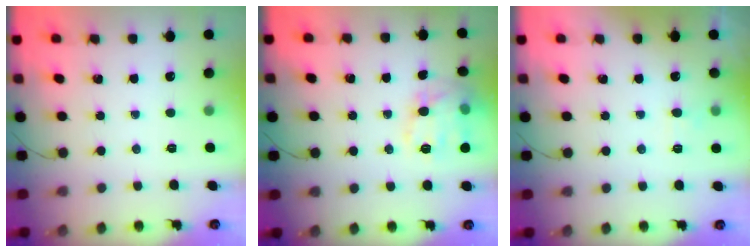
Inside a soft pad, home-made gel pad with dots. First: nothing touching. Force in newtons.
{"total": 14.4, "press": 14.4, "slide": 0.4}
{"total": 2.6, "press": 2.2, "slide": 1.4}